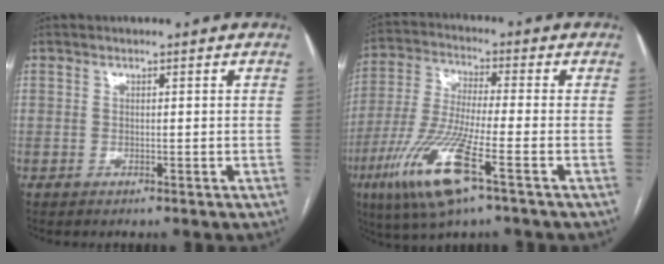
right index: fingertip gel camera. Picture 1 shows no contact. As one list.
[{"total": 14.0, "force": [-6.4, 1.3, 12.3], "torque": [-0.265, -0.027, -0.121]}]